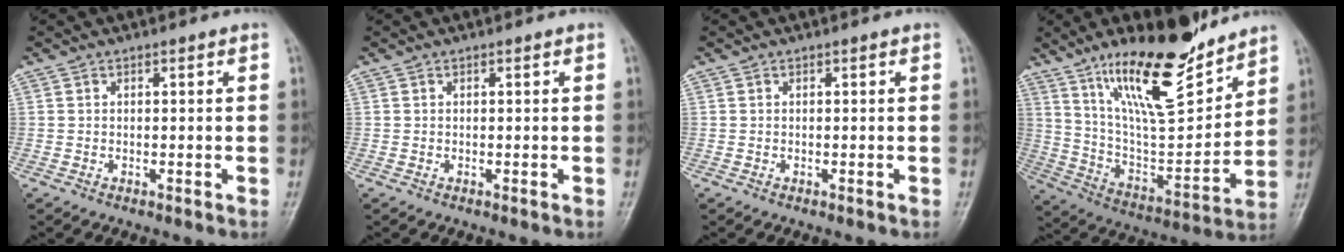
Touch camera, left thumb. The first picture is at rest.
{"total": 0.0}
{"total": 0.0}
{"total": 21.5, "force": [14.8, 6.3, 14.3], "torque": [-0.200, -0.084, 0.260]}